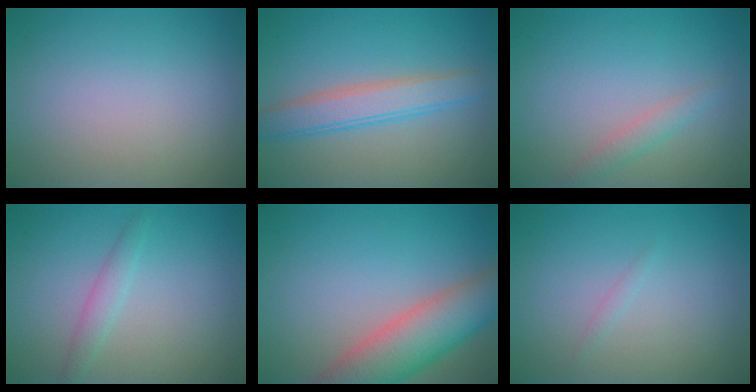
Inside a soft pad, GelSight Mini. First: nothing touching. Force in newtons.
{"total": 3.8, "press": 3.8, "slide": 0.2}
{"total": 1.4, "press": 1.4, "slide": 0.1}
{"total": 1.5, "press": 1.5, "slide": 0.1}
{"total": 7.6, "press": 7.6, "slide": 0.5}
{"total": 0.5, "press": 0.5, "slide": 0.0}